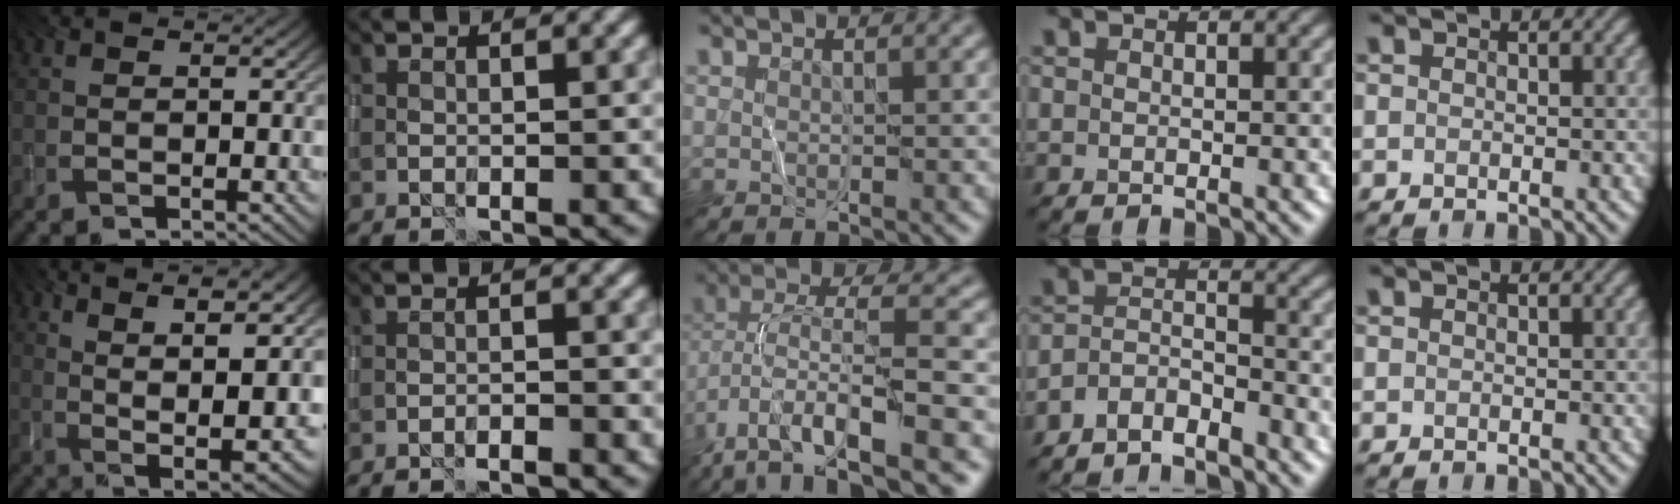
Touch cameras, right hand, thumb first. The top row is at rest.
{"thumb": {"total": 12.2, "force": [3.8, 3.5, 11.0], "torque": [-0.182, 0.017, 0.063]}, "index": {"total": 1.3, "force": [-1.1, 0.1, 0.6], "torque": [-0.011, 0.004, -0.021]}, "middle": {"total": 10.7, "force": [-4.9, 3.4, 8.9], "torque": [-0.169, 0.021, -0.083]}, "ring": {"total": 3.5, "force": [-3.2, 0.9, 1.3], "torque": [-0.029, 0.001, -0.068]}}